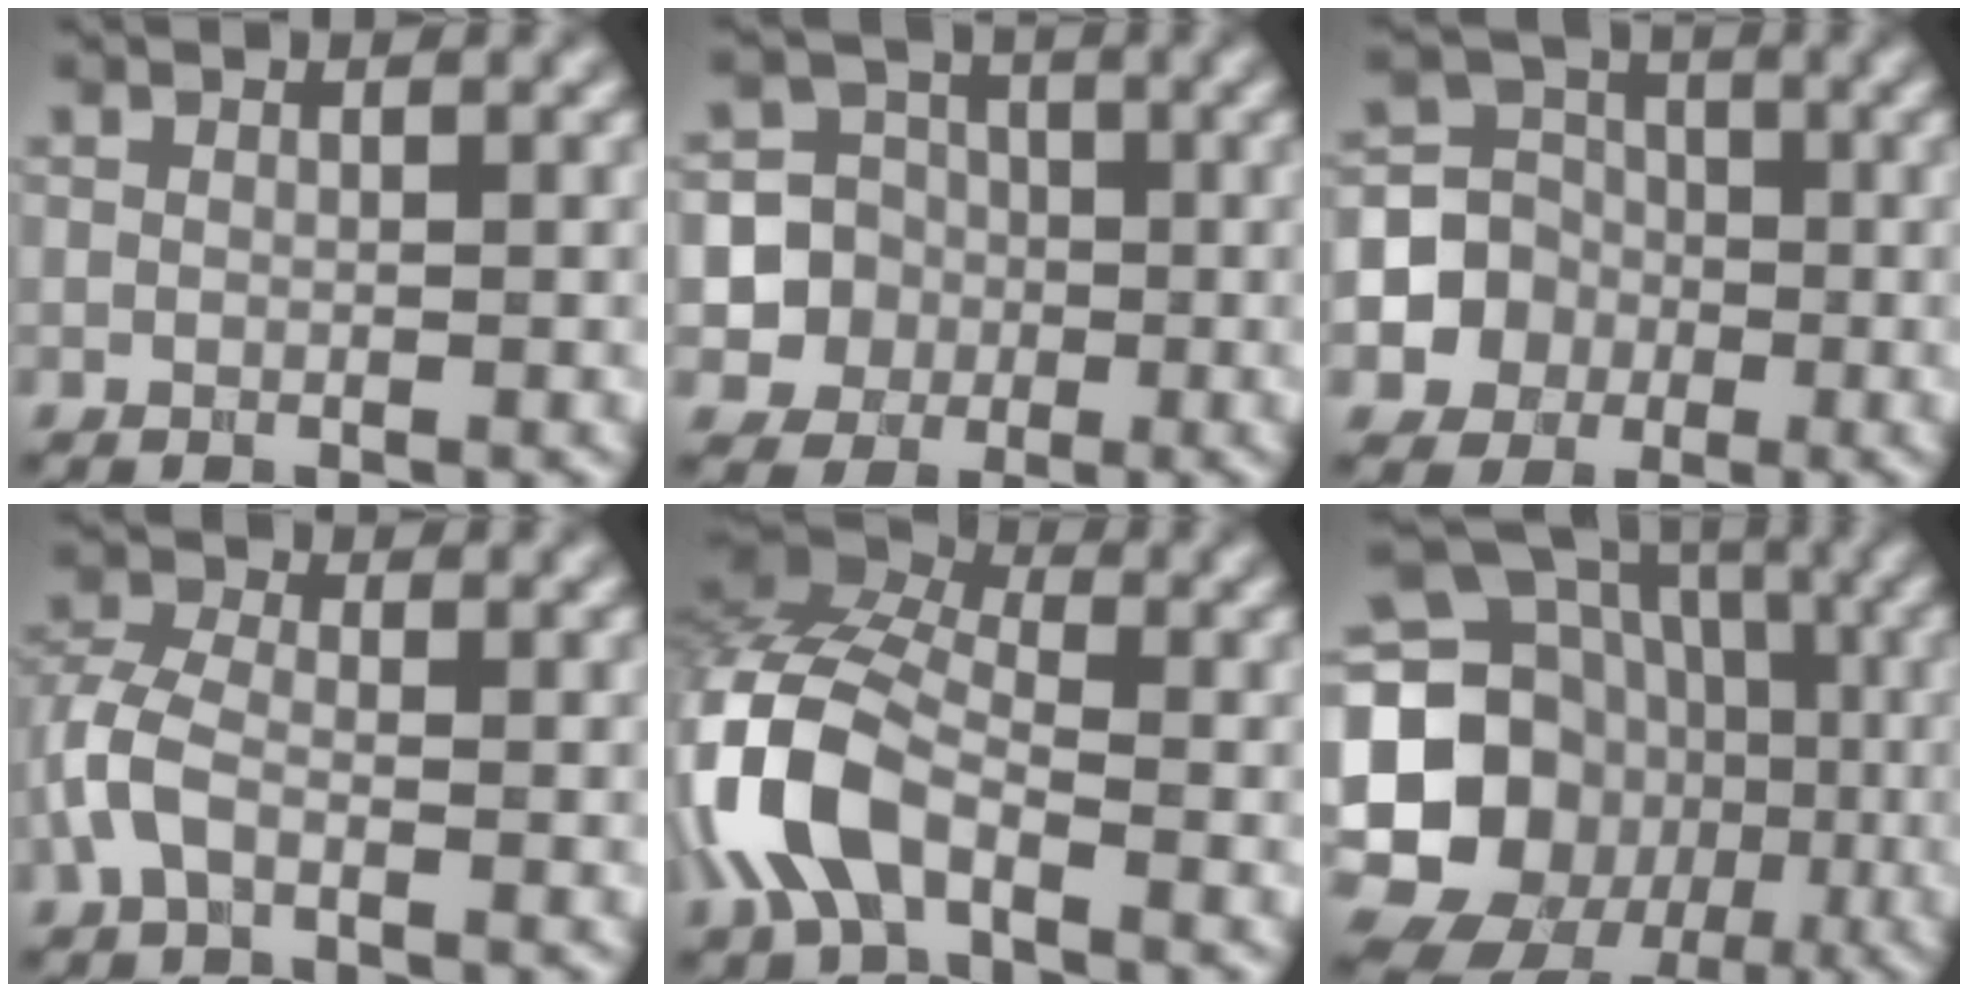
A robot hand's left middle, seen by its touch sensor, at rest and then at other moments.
{"total": 5.8, "force": [-1.3, 5.6, 0.9], "torque": [0.003, 0.013, -0.040]}
{"total": 6.4, "force": [-1.8, 6.0, 1.3], "torque": [-0.012, 0.006, -0.054]}
{"total": 3.4, "force": [-1.5, 1.8, 2.5], "torque": [-0.066, 0.006, -0.044]}
{"total": 8.7, "force": [-3.0, 4.7, 6.7], "torque": [-0.157, 0.013, -0.076]}
{"total": 19.8, "force": [-3.1, 17.6, 8.6], "torque": [-0.170, 0.009, -0.096]}